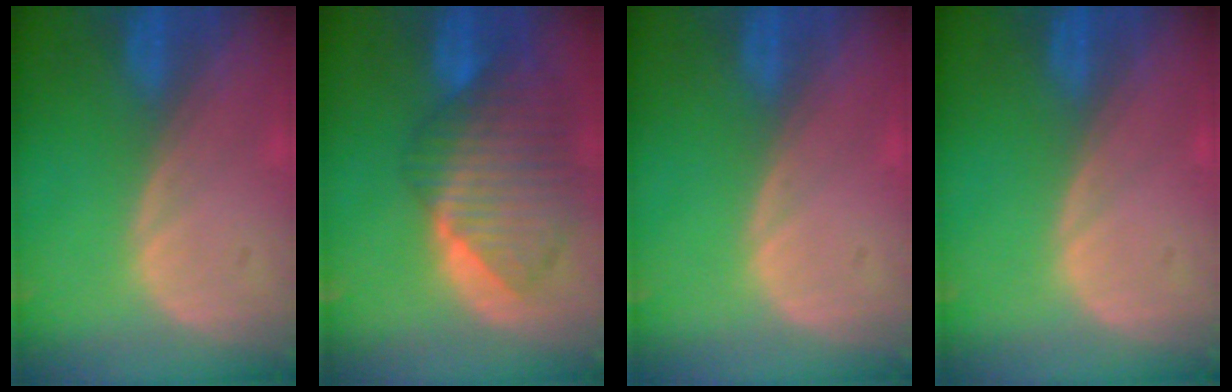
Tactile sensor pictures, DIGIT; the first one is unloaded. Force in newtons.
{"total": 10.3, "press": 8.9, "slide": 5.2}
{"total": 0.0}
{"total": 0.0}